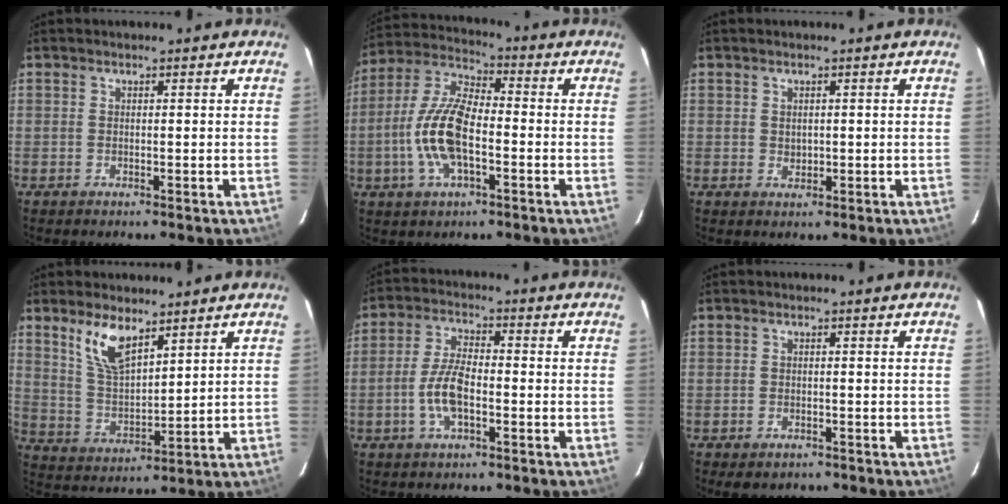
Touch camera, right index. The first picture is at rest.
{"total": 13.2, "force": [-3.2, 5.5, 11.5], "torque": [-0.247, 0.005, -0.066]}
{"total": 1.3, "force": [0.3, 1.1, 0.5], "torque": [-0.005, 0.003, 0.008]}
{"total": 8.8, "force": [5.8, 3.3, 5.7], "torque": [-0.108, 0.001, 0.123]}
{"total": 7.3, "force": [-2.3, 2.8, 6.3], "torque": [-0.135, 0.006, -0.046]}
{"total": 3.0, "force": [-1.9, 1.9, 1.2], "torque": [-0.027, -0.009, -0.023]}